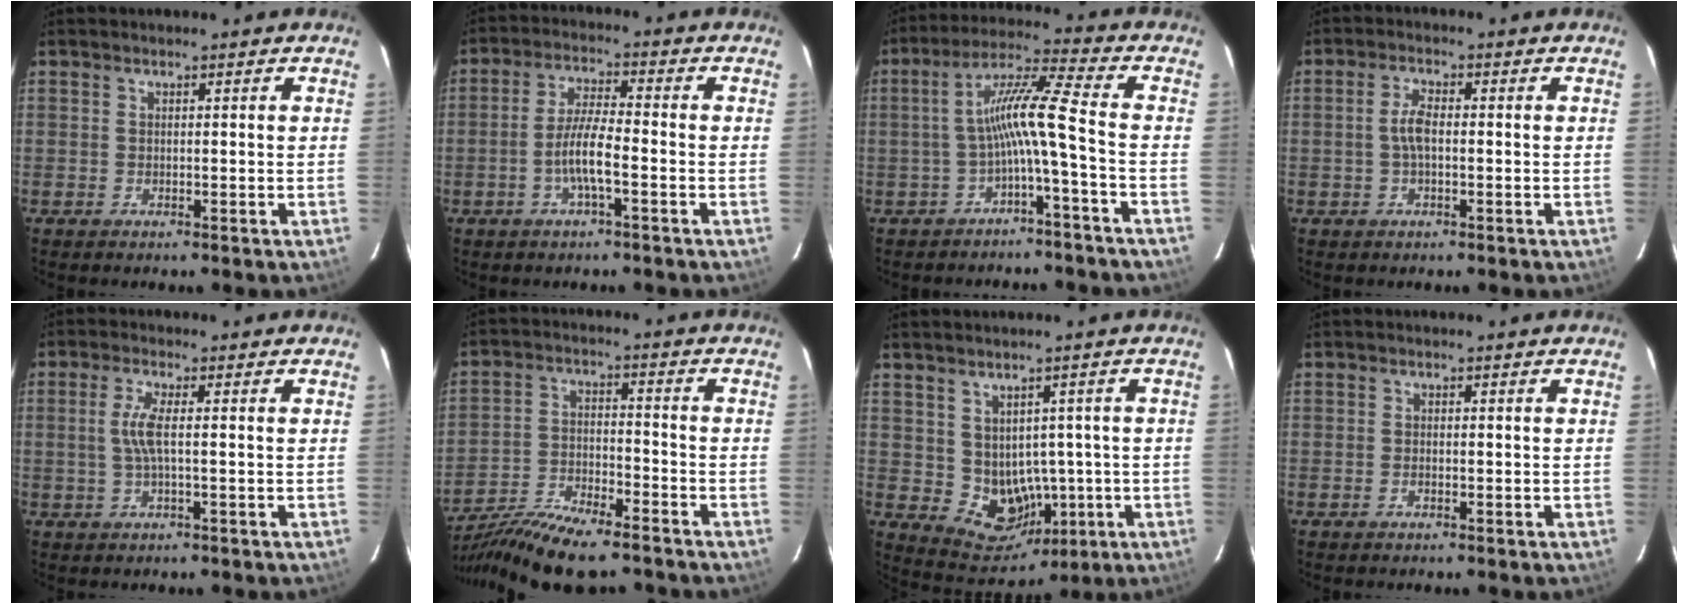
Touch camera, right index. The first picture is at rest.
{"total": 6.3, "force": [-2.4, 0.7, 5.8], "torque": [-0.118, 0.003, -0.047]}
{"total": 8.2, "force": [-2.7, -1.1, 7.7], "torque": [-0.161, 0.013, -0.047]}
{"total": 3.8, "force": [-0.3, 1.5, 3.5], "torque": [-0.073, 0.007, -0.005]}
{"total": 4.0, "force": [0.0, 0.2, 4.0], "torque": [-0.081, 0.000, 0.000]}
{"total": 15.9, "force": [-13.4, 3.3, 7.9], "torque": [-0.167, -0.028, -0.234]}
{"total": 8.7, "force": [-0.5, 7.9, 3.7], "torque": [-0.074, -0.001, 0.022]}
{"total": 0.7, "force": [-0.4, 0.3, 0.5], "torque": [-0.011, -0.001, -0.006]}